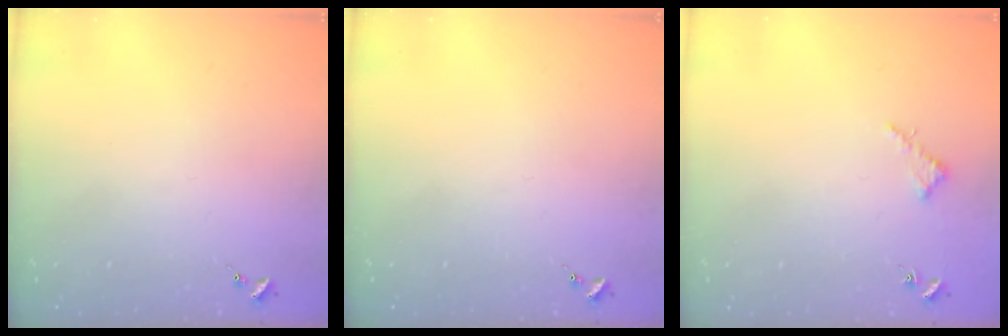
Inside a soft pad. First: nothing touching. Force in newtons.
{"total": 0.0}
{"total": 2.6, "press": 2.6, "slide": 0.2}